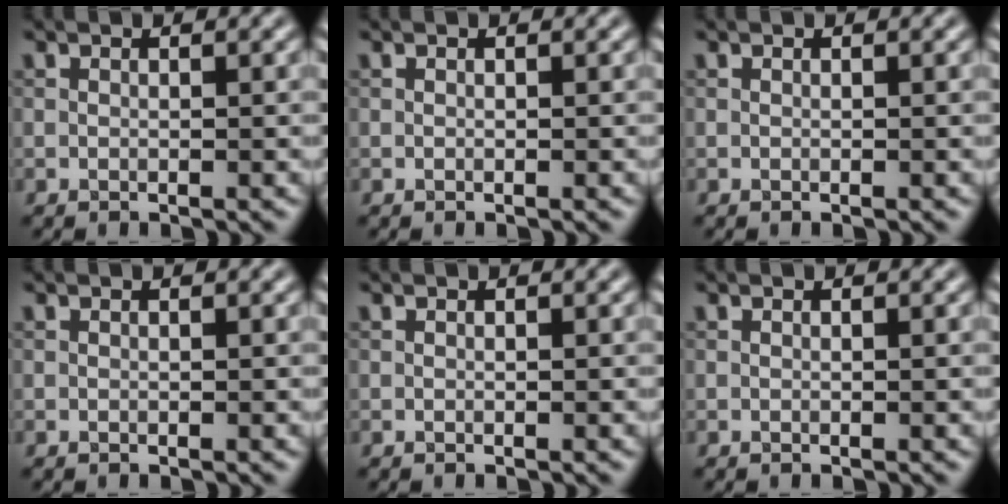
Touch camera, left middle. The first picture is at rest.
{"total": 0.0}
{"total": 0.0}
{"total": 0.0}
{"total": 0.0}
{"total": 0.0}